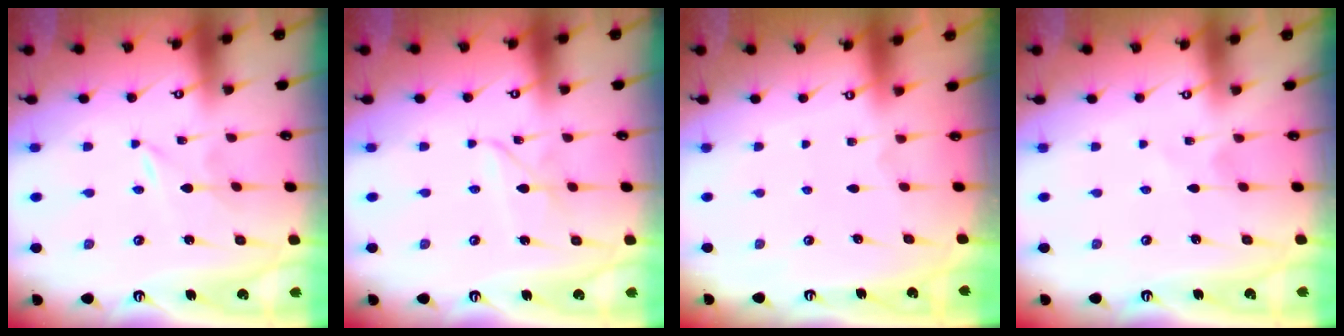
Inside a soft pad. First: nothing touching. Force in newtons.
{"total": 2.5, "press": 2.5, "slide": 0.2}
{"total": 0.0}
{"total": 0.7, "press": 0.7, "slide": 0.1}